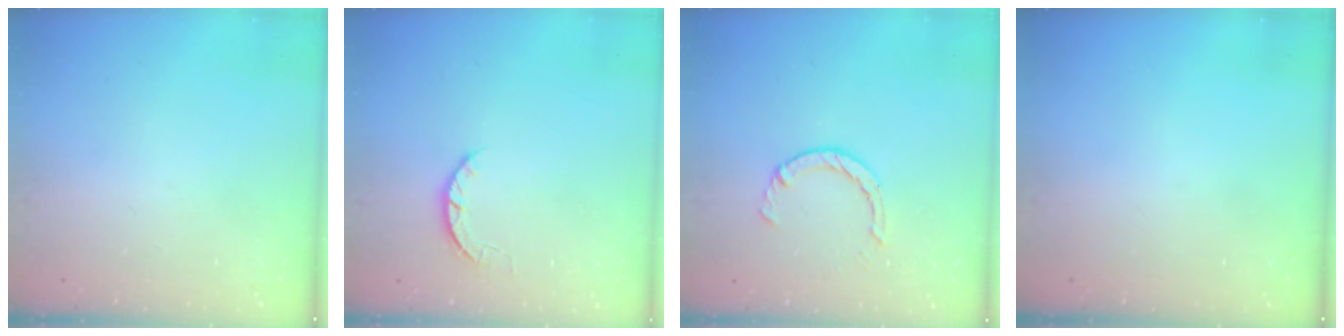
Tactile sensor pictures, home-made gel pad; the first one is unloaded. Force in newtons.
{"total": 3.9, "press": 3.9, "slide": 0.6}
{"total": 3.4, "press": 3.4, "slide": 0.2}
{"total": 0.0}